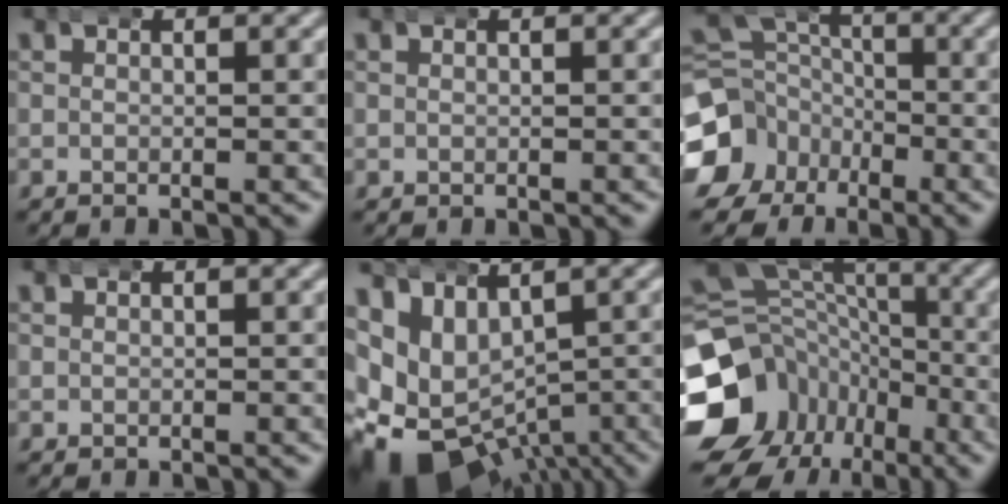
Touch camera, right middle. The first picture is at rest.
{"total": 0.0}
{"total": 10.7, "force": [-3.1, 9.6, 3.5], "torque": [-0.070, -0.047, -0.051]}
{"total": 0.0}
{"total": 15.9, "force": [-4.6, 12.8, 8.1], "torque": [-0.189, -0.085, -0.052]}
{"total": 14.3, "force": [-4.1, 12.1, 6.5], "torque": [-0.113, -0.048, -0.062]}